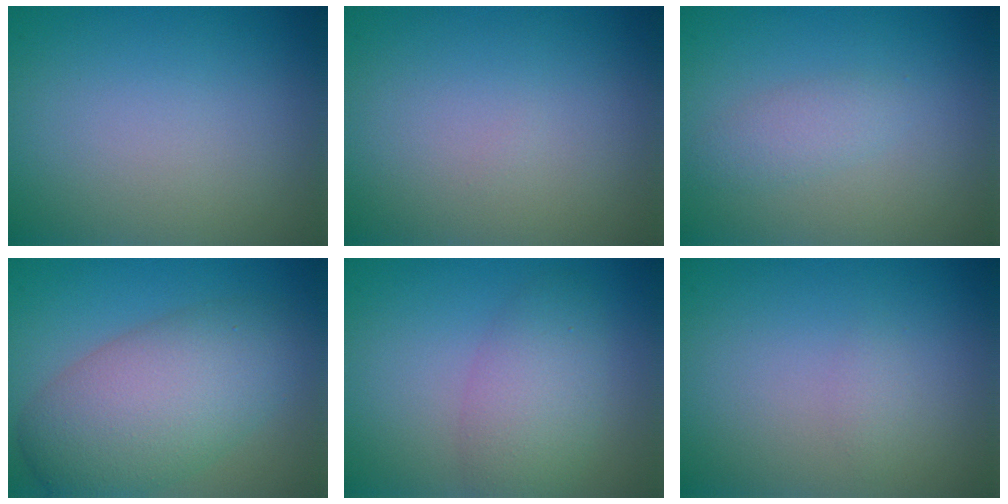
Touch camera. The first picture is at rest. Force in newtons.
{"total": 0.0}
{"total": 1.6, "press": 1.6, "slide": 0.0}
{"total": 8.0, "press": 8.0, "slide": 0.4}
{"total": 3.9, "press": 3.9, "slide": 0.1}
{"total": 0.8, "press": 0.7, "slide": 0.1}